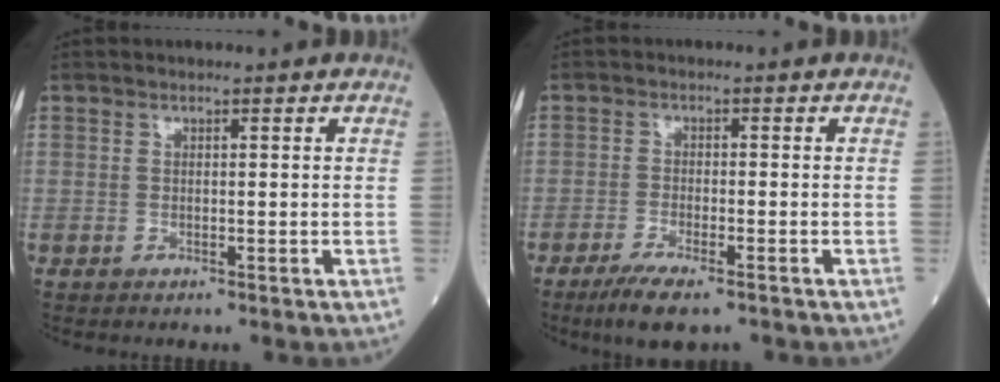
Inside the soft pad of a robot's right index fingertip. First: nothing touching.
{"total": 6.6, "force": [-4.8, 1.3, 4.3], "torque": [-0.074, -0.015, -0.077]}